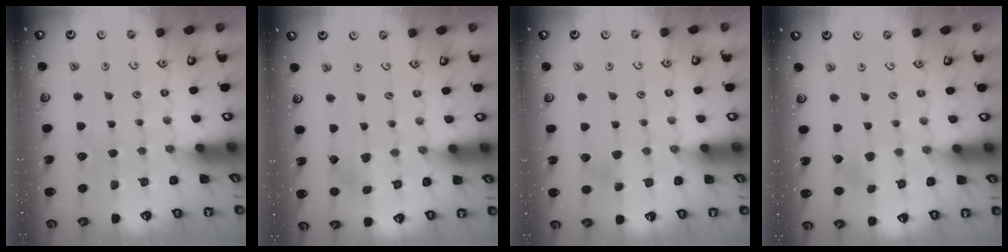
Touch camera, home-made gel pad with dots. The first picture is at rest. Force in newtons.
{"total": 3.3, "press": 3.3, "slide": 0.3}
{"total": 2.4, "press": 2.4, "slide": 0.4}
{"total": 3.2, "press": 3.2, "slide": 0.5}